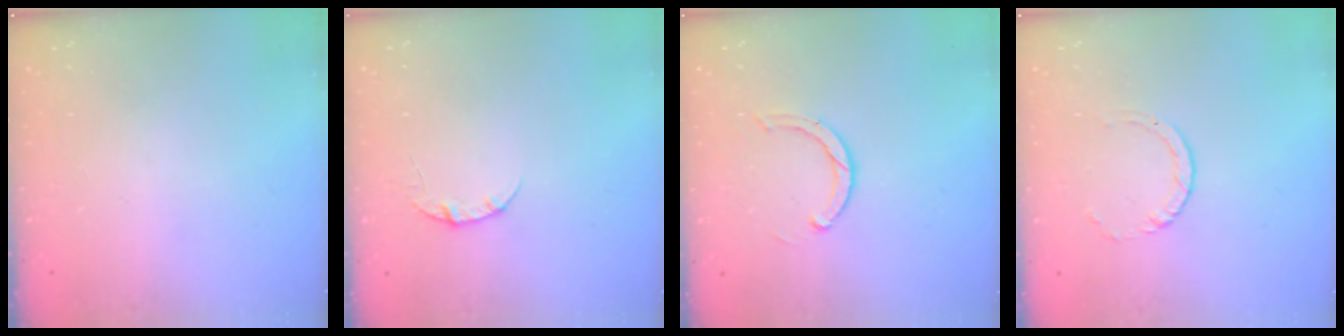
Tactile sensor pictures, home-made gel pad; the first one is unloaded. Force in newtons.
{"total": 3.4, "press": 3.4, "slide": 0.4}
{"total": 2.9, "press": 2.9, "slide": 0.4}
{"total": 1.0, "press": 1.0, "slide": 0.1}